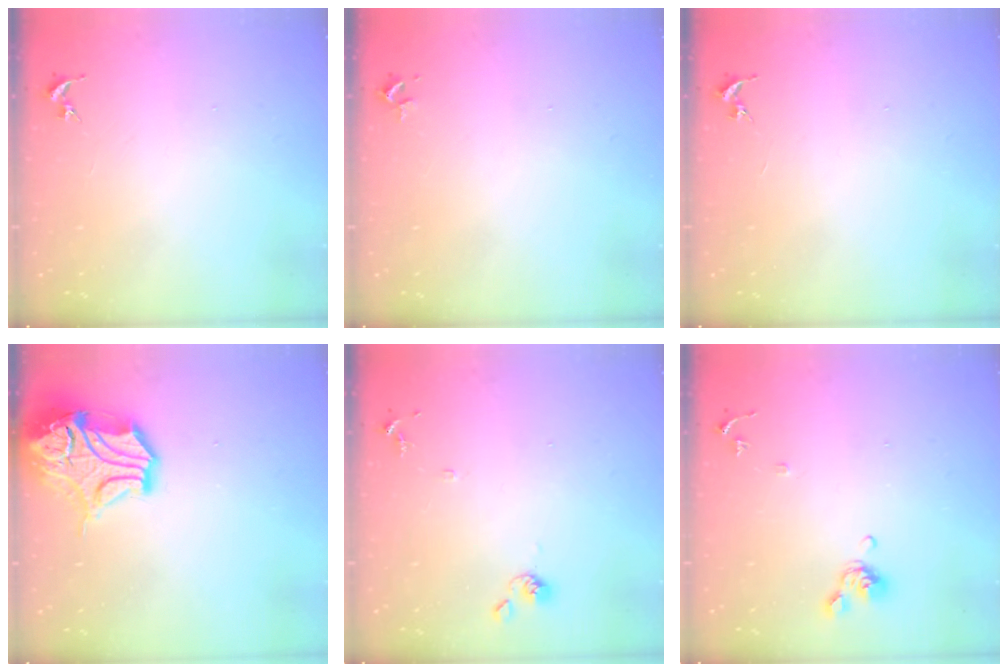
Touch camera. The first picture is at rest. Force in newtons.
{"total": 2.2, "press": 2.2, "slide": 0.3}
{"total": 0.0}
{"total": 16.8, "press": 16.6, "slide": 2.5}
{"total": 7.8, "press": 7.8, "slide": 0.7}
{"total": 8.5, "press": 8.4, "slide": 1.4}